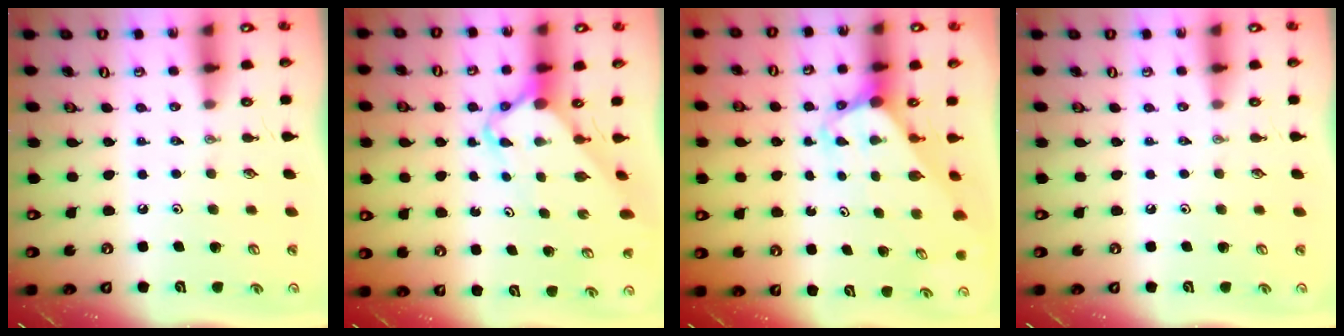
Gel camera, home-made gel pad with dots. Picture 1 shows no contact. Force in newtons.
{"total": 4.9, "press": 4.9, "slide": 0.5}
{"total": 3.5, "press": 3.5, "slide": 0.1}
{"total": 0.0}